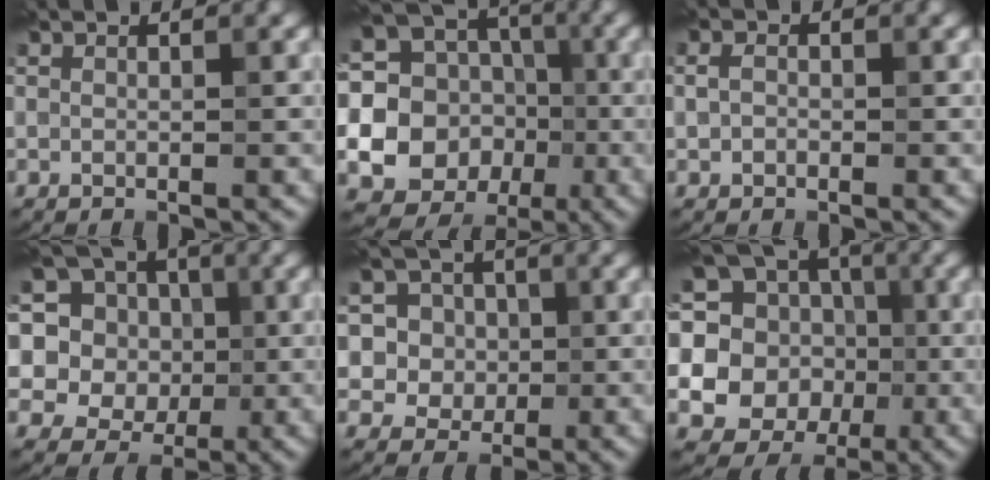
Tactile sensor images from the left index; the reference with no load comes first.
{"total": 18.7, "force": [-0.2, 17.7, 6.0], "torque": [-0.154, 0.002, -0.020]}
{"total": 1.4, "force": [-0.1, 1.1, 0.8], "torque": [-0.017, 0.000, -0.008]}
{"total": 15.1, "force": [5.9, 12.6, 6.1], "torque": [-0.172, 0.052, 0.092]}
{"total": 8.0, "force": [2.4, 7.2, 2.8], "torque": [-0.058, 0.021, 0.022]}
{"total": 17.9, "force": [2.6, 16.3, 6.9], "torque": [-0.163, 0.021, 0.026]}